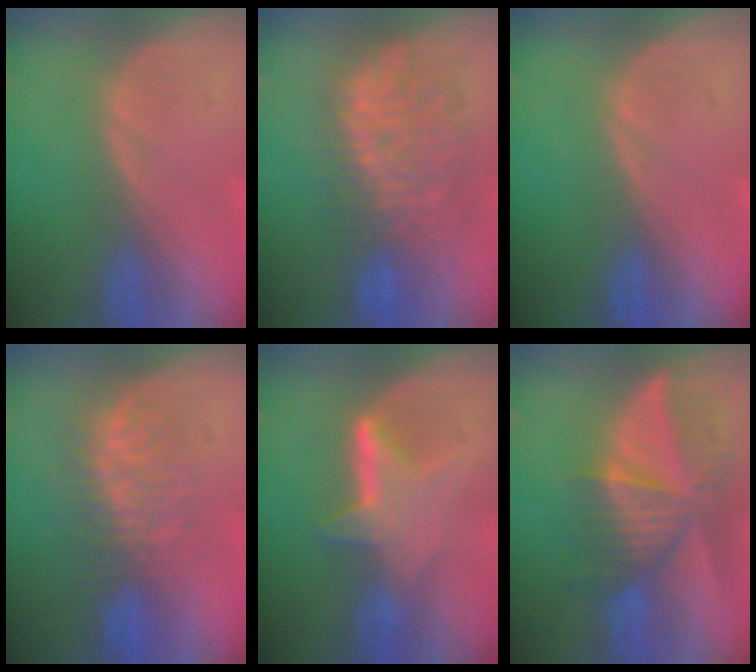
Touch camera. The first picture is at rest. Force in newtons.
{"total": 10.1, "press": 9.6, "slide": 3.1}
{"total": 0.0}
{"total": 8.1, "press": 7.5, "slide": 2.9}
{"total": 6.3, "press": 5.8, "slide": 2.6}
{"total": 9.4, "press": 8.4, "slide": 4.2}